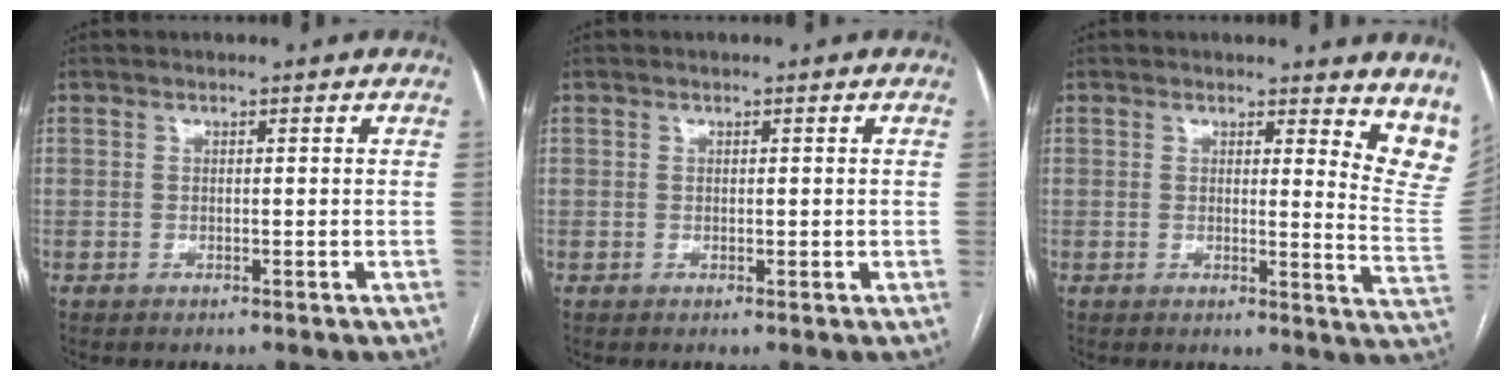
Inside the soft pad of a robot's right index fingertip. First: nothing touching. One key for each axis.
{"total": 0.6, "fx": 0.2, "fy": 0.4, "fz": 0.4, "tx": -0.004, "ty": -0.001, "tz": 0.003}
{"total": 9.2, "fx": 8.0, "fy": 2.1, "fz": 4.1, "tx": -0.018, "ty": -0.051, "tz": 0.057}